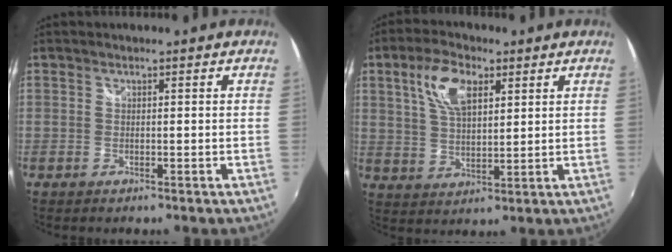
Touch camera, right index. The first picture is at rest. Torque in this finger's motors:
{"motor_torque": [0.29, 0.10, 0.20, 0.09]}